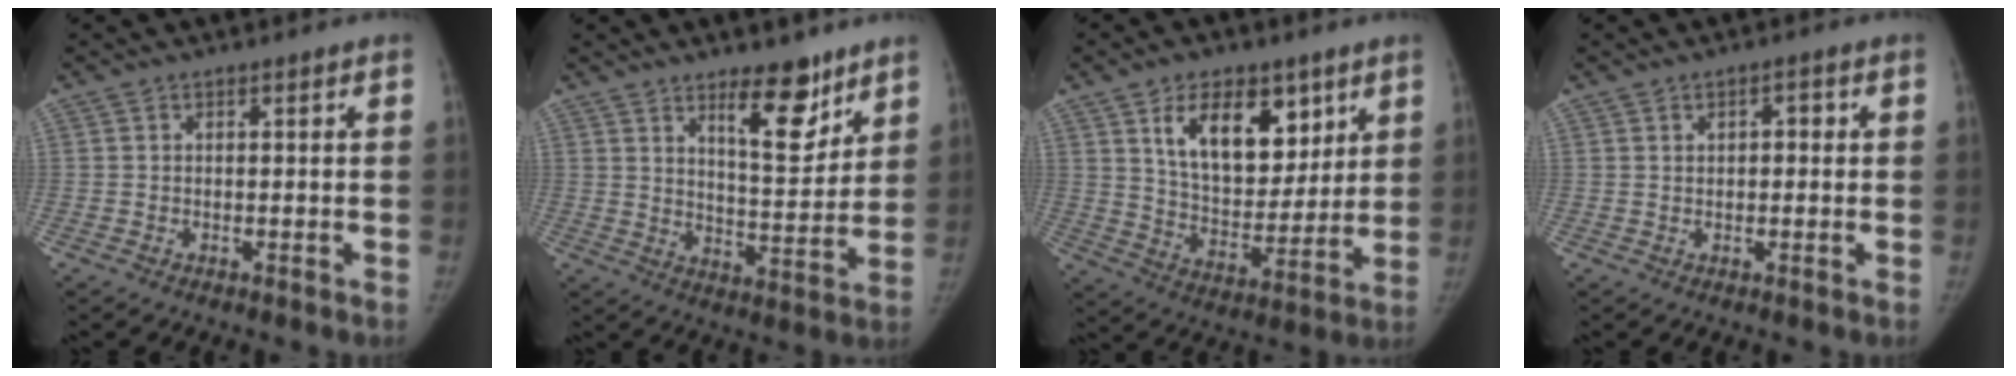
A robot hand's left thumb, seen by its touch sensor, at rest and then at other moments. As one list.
[{"total": 10.9, "force": [7.1, 4.1, 7.3], "torque": [-0.079, -0.055, 0.115]}, {"total": 16.1, "force": [7.6, 9.4, 10.6], "torque": [-0.121, -0.045, 0.140]}, {"total": 2.1, "force": [0.4, 1.3, 1.6], "torque": [-0.016, 0.007, 0.004]}]